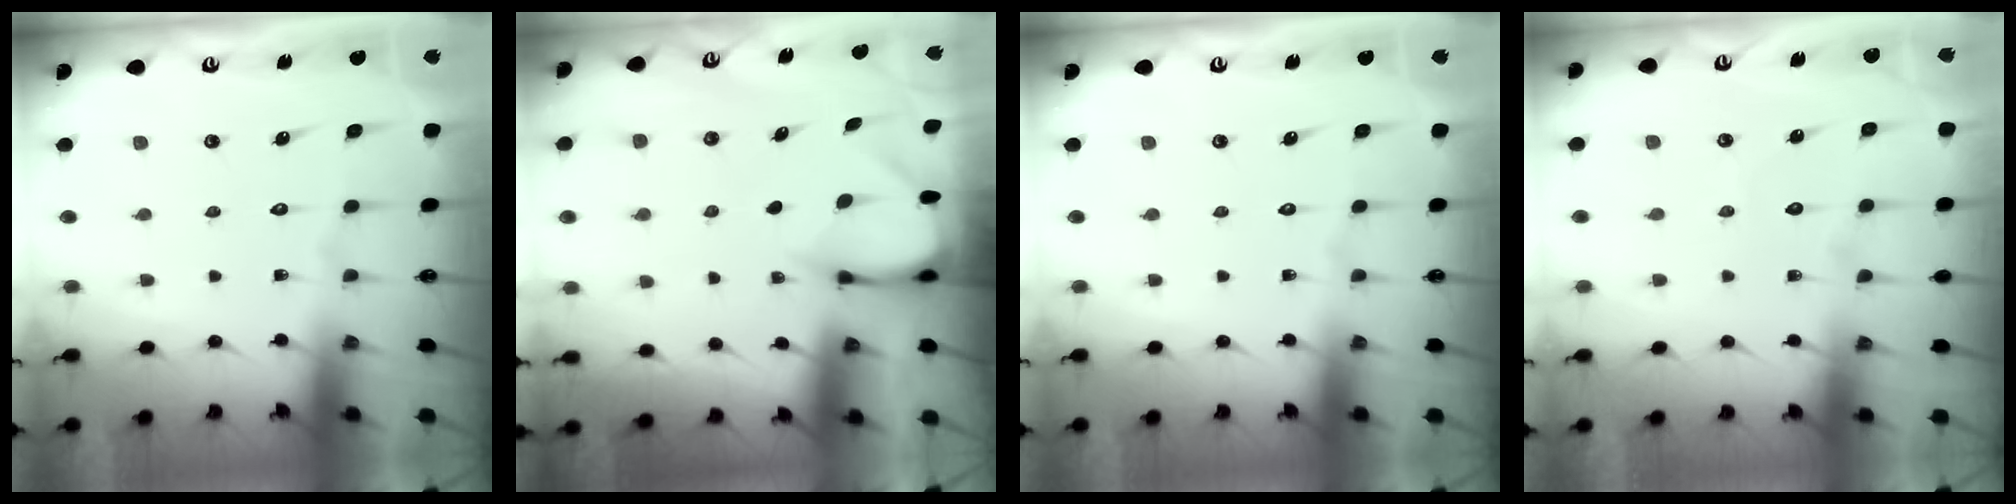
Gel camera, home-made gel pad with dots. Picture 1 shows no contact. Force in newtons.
{"total": 3.4, "press": 3.3, "slide": 0.3}
{"total": 0.0}
{"total": 2.6, "press": 2.6, "slide": 0.3}